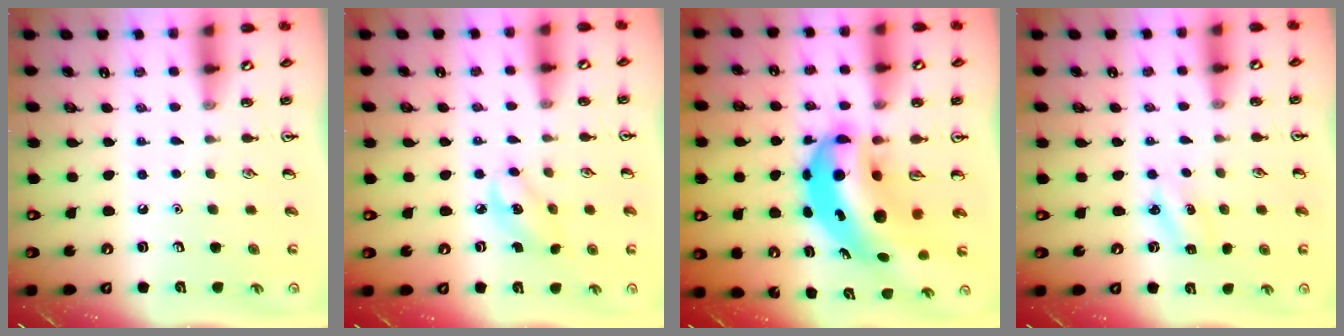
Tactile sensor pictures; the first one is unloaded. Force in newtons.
{"total": 3.2, "press": 3.1, "slide": 0.8}
{"total": 12.0, "press": 11.5, "slide": 3.2}
{"total": 2.6, "press": 2.4, "slide": 0.8}